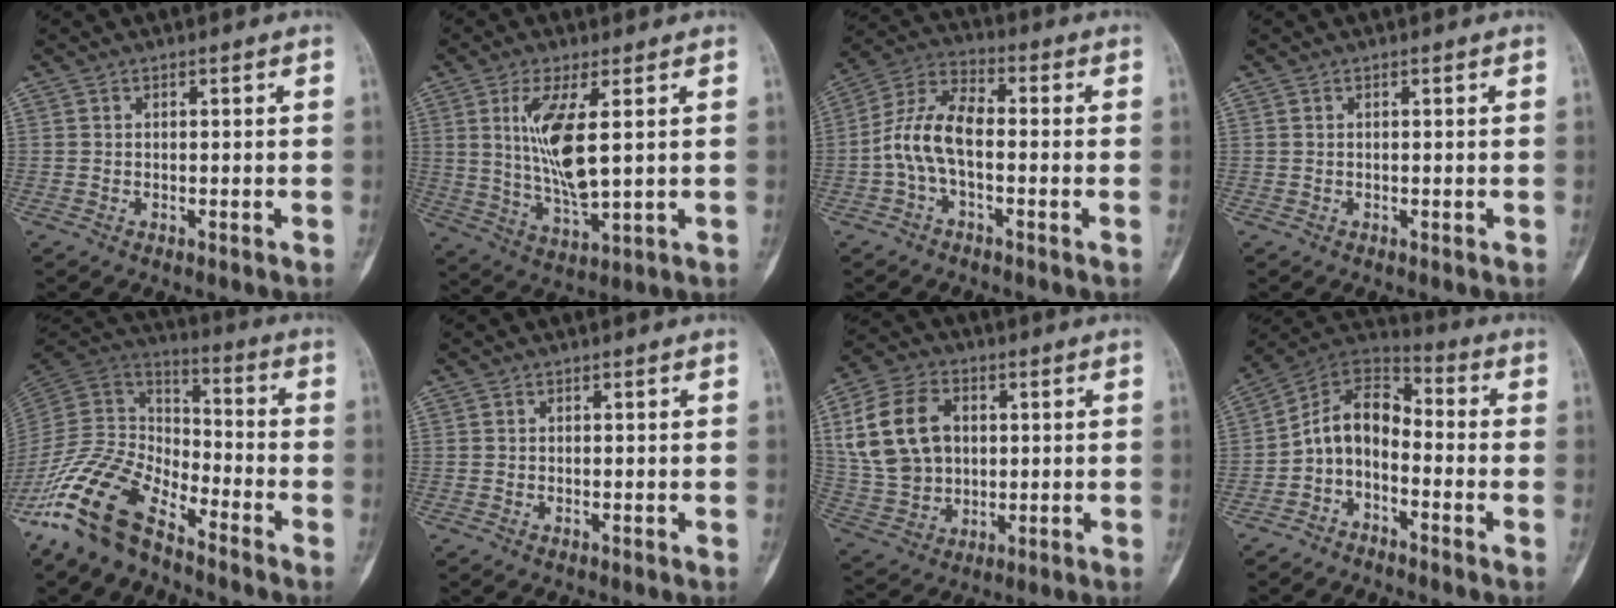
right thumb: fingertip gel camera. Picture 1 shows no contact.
{"total": 11.6, "force": [2.4, 3.1, 10.9], "torque": [-0.231, -0.030, 0.057]}
{"total": 9.6, "force": [-1.7, 4.7, 8.2], "torque": [-0.164, 0.037, -0.042]}
{"total": 0.0}
{"total": 15.7, "force": [-11.3, 6.5, 8.7], "torque": [-0.154, 0.072, -0.232]}
{"total": 0.0}
{"total": 15.8, "force": [3.4, 11.8, 9.9], "torque": [-0.172, 0.008, 0.070]}
{"total": 9.3, "force": [-3.0, 5.8, 6.7], "torque": [-0.102, 0.073, -0.070]}